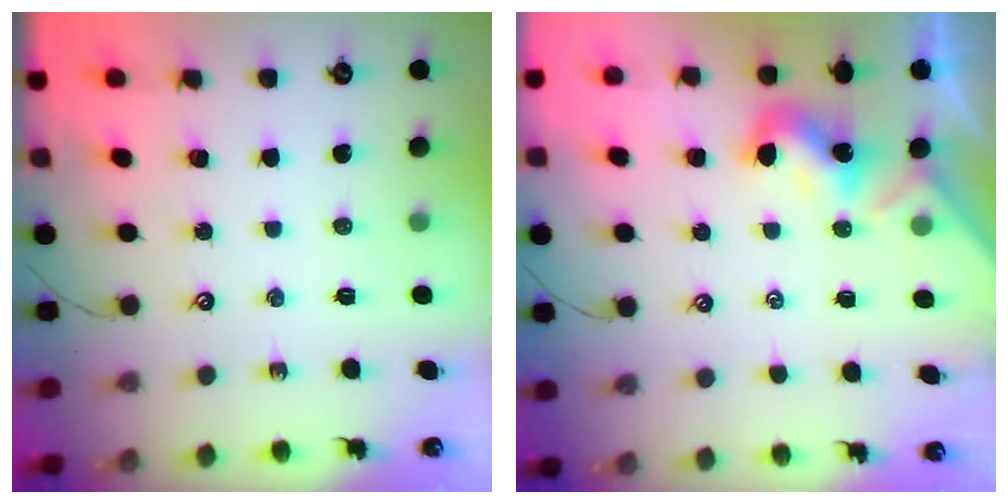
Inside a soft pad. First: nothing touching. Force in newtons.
{"total": 2.0, "press": 1.9, "slide": 0.5}